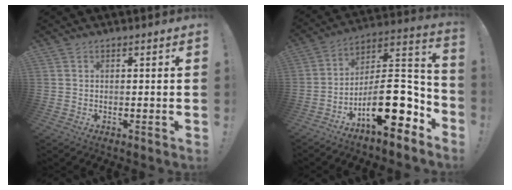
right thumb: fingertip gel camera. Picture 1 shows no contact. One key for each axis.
{"total": 20.4, "fx": -8.0, "fy": 8.4, "fz": 16.8, "tx": -0.269, "ty": 0.042, "tz": -0.122}